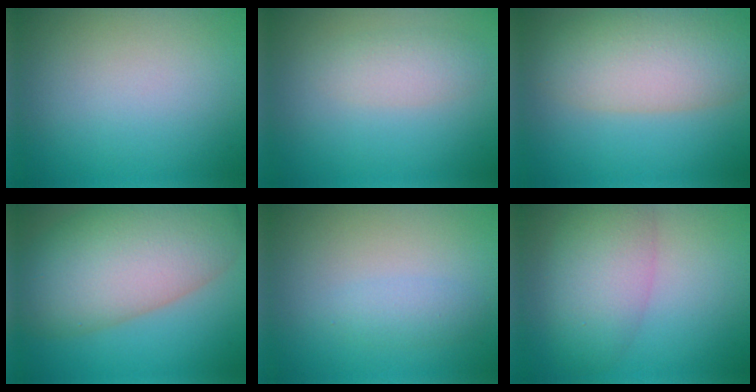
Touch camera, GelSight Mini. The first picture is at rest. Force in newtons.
{"total": 2.3, "press": 2.3, "slide": 0.1}
{"total": 8.1, "press": 8.1, "slide": 0.8}
{"total": 12.8, "press": 12.8, "slide": 0.5}
{"total": 1.5, "press": 1.5, "slide": 0.1}
{"total": 5.8, "press": 5.8, "slide": 0.2}